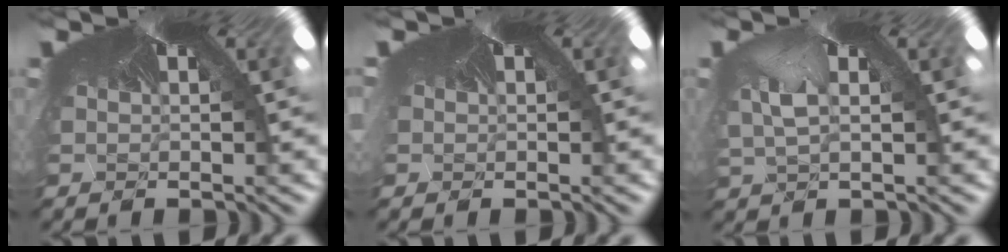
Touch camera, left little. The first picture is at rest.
{"total": 1.8, "force": [-0.1, 0.8, 1.6], "torque": [-0.035, 0.003, 0.001]}
{"total": 2.1, "force": [-1.7, 1.0, 0.8], "torque": [-0.043, -0.022, 0.014]}